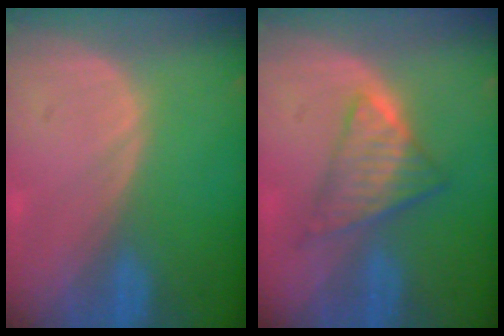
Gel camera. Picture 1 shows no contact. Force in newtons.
{"total": 6.7, "press": 6.0, "slide": 3.0}